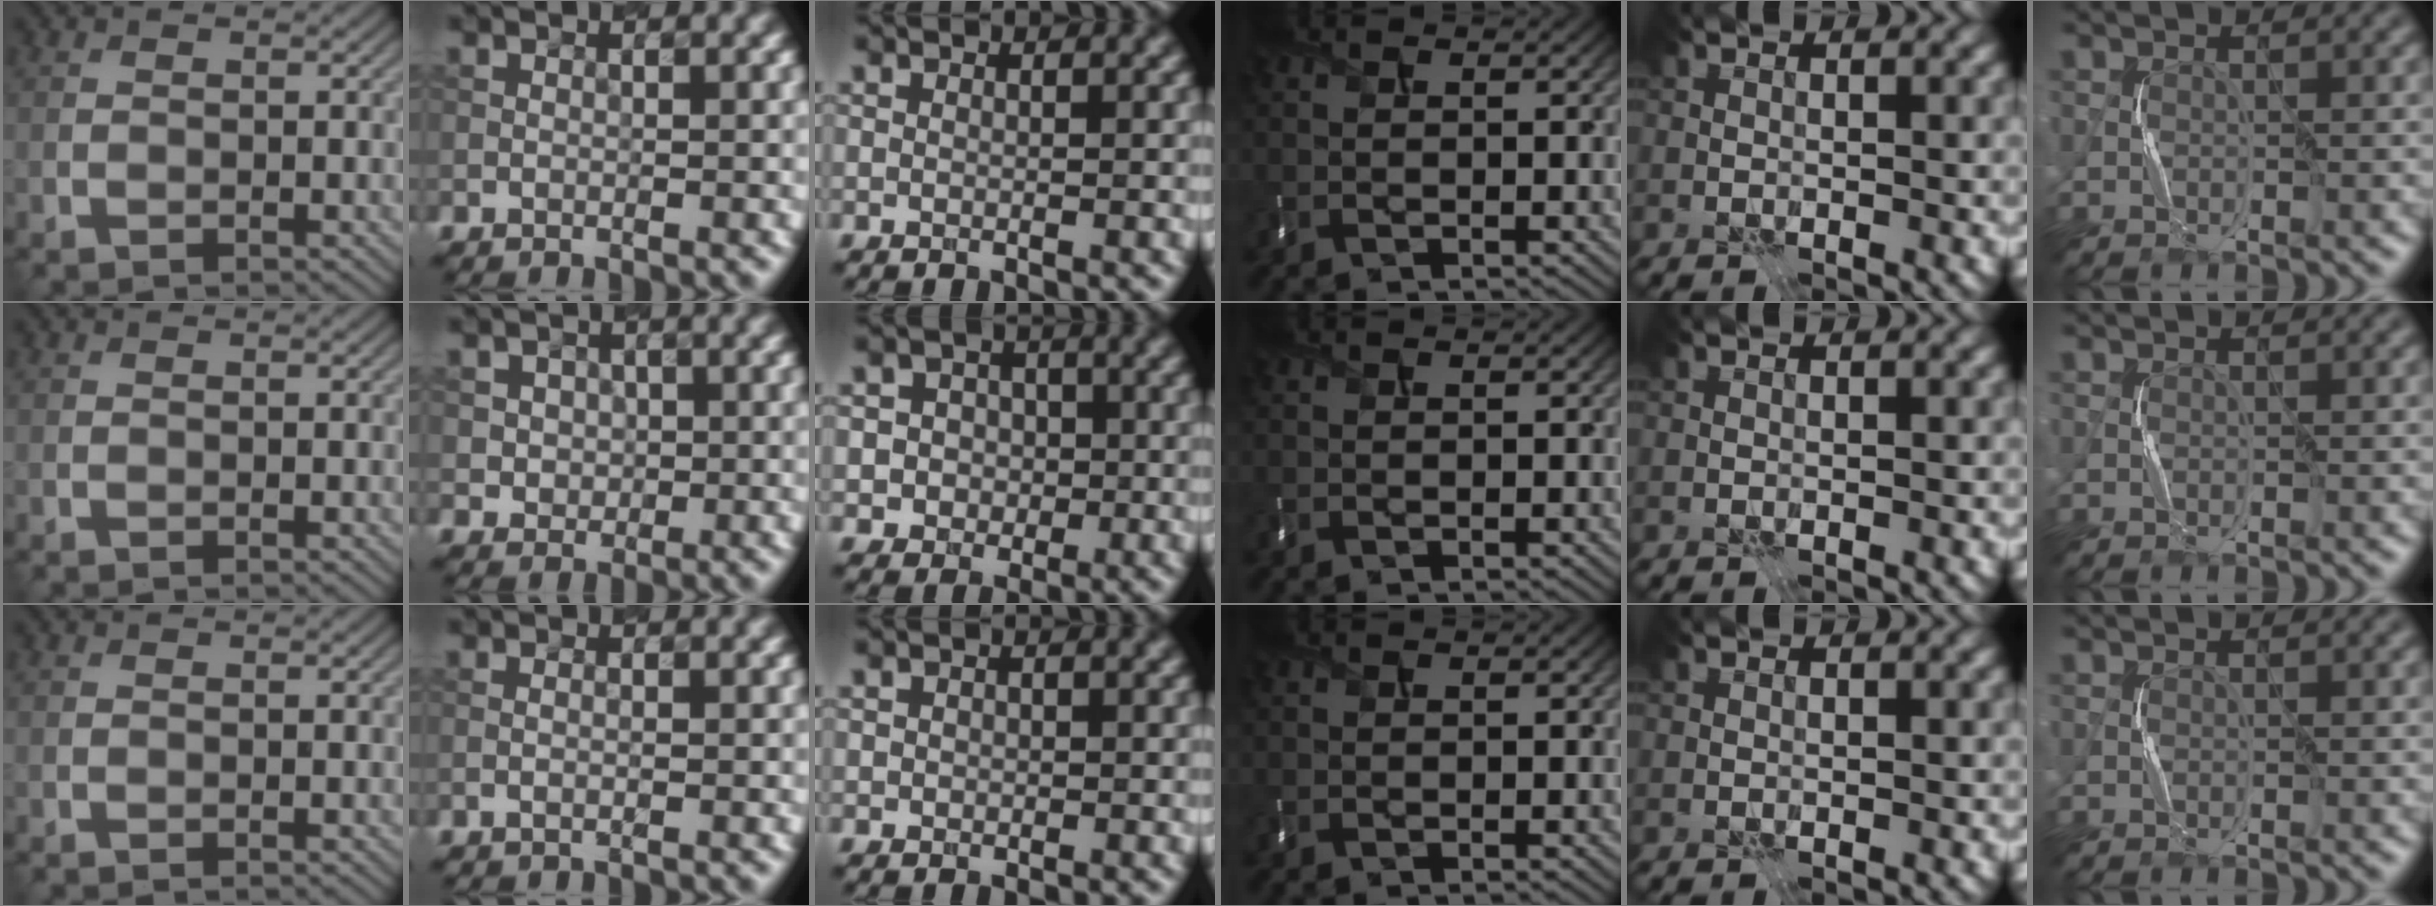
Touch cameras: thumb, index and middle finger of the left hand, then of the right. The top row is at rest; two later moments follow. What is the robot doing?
{"motion": "press", "object": "memory foam"}